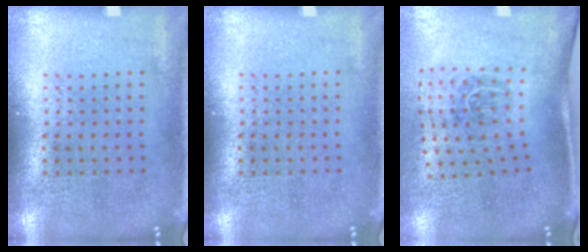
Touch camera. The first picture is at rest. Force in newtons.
{"total": 0.0}
{"total": 1.9, "press": 1.2, "slide": 1.5}